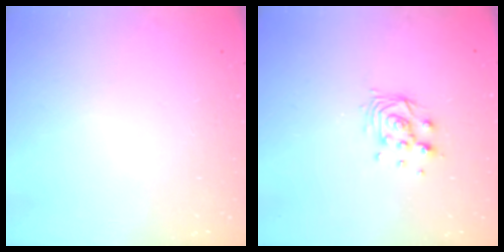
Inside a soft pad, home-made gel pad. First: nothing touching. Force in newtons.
{"total": 8.2, "press": 8.2, "slide": 0.6}